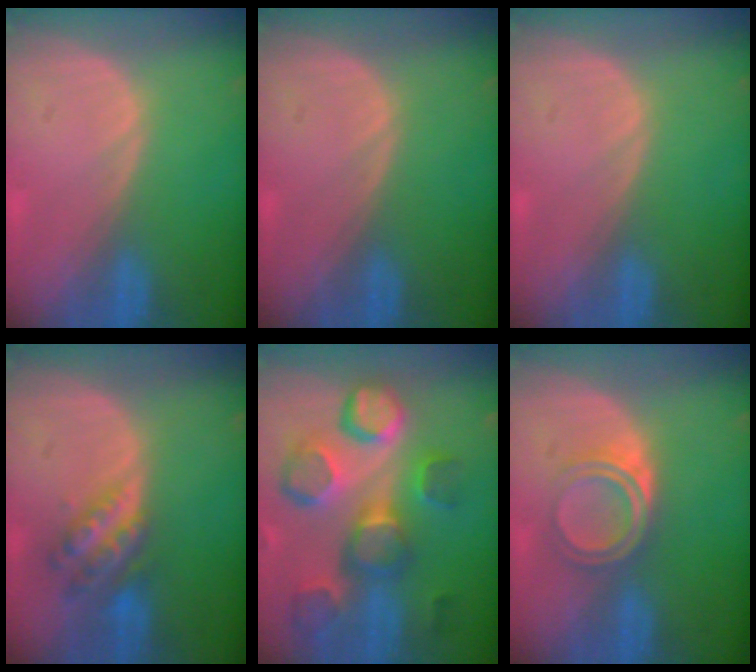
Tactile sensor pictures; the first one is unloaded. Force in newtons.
{"total": 0.0}
{"total": 0.0}
{"total": 6.2, "press": 5.4, "slide": 3.0}
{"total": 12.5, "press": 11.1, "slide": 5.7}
{"total": 5.1, "press": 4.3, "slide": 2.7}